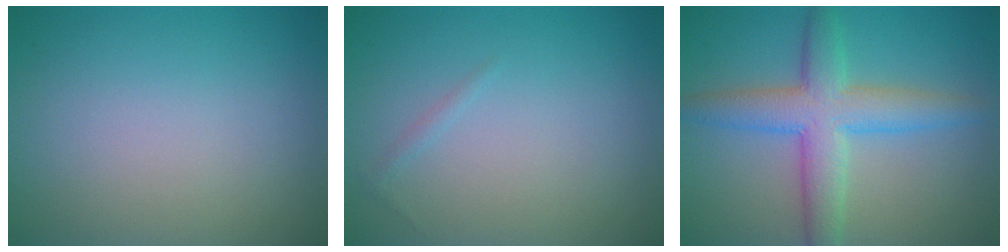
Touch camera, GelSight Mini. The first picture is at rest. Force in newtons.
{"total": 0.5, "press": 0.5, "slide": 0.0}
{"total": 5.8, "press": 5.8, "slide": 0.1}